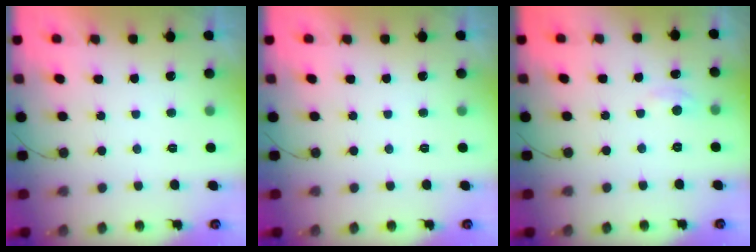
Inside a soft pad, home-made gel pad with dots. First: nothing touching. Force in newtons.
{"total": 0.0}
{"total": 2.3, "press": 2.3, "slide": 0.3}